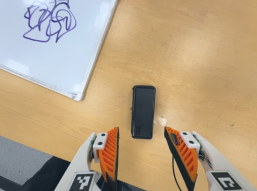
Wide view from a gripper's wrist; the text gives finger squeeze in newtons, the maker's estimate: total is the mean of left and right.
{"total": 0.0}